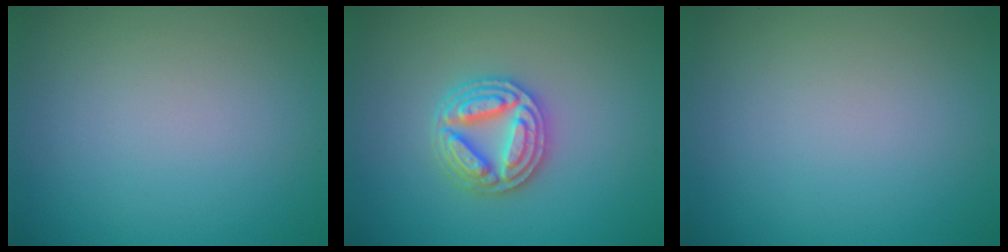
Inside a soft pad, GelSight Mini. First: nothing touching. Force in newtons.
{"total": 4.7, "press": 4.6, "slide": 0.8}
{"total": 0.0}